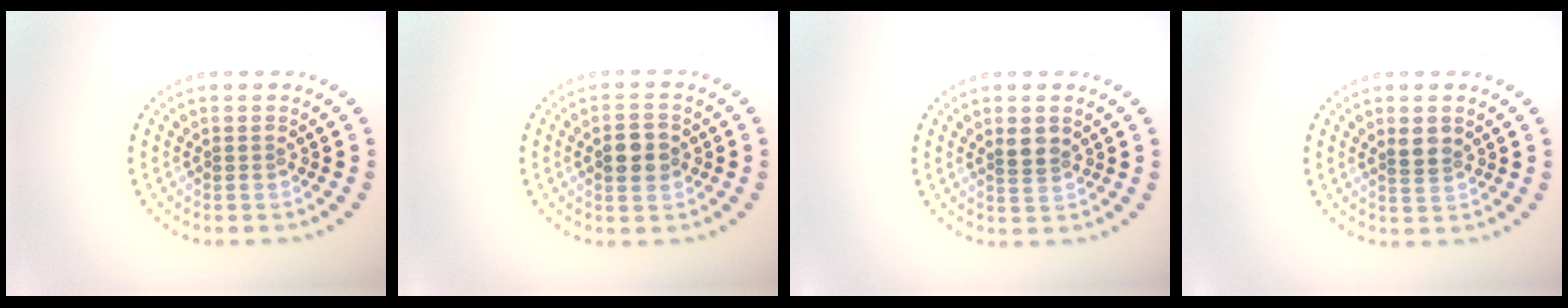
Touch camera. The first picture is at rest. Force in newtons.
{"total": 3.3, "press": 3.3, "slide": 0.1}
{"total": 1.7, "press": 1.5, "slide": 0.8}
{"total": 1.7, "press": 1.5, "slide": 0.8}